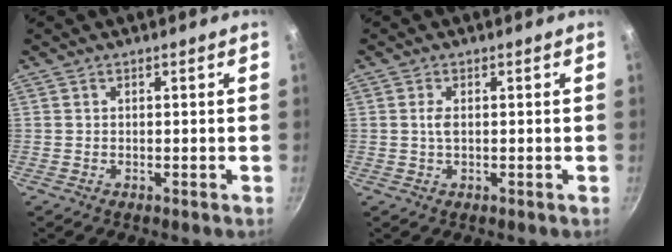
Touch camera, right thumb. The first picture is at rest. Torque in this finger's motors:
{"motor_torque": [0.40, 0.23, 0.35, -0.16, -0.02]}